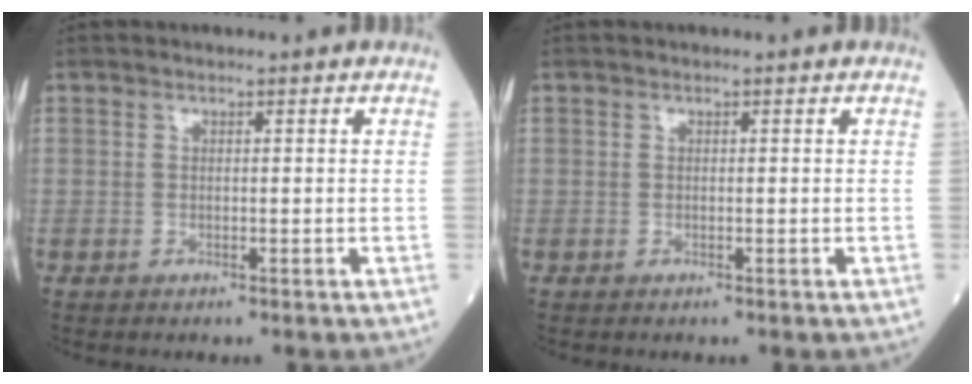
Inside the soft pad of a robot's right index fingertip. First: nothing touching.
{"total": 0.0}